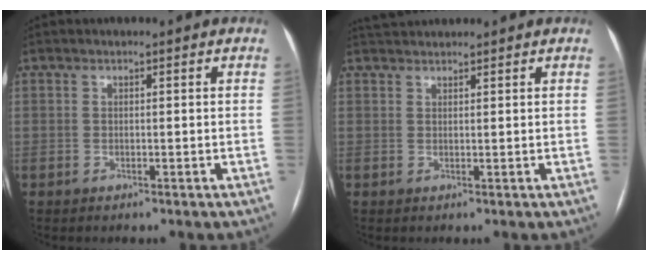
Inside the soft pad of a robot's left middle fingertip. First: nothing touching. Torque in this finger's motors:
{"motor_torque": [0.13, -0.24, -0.02, 0.00]}